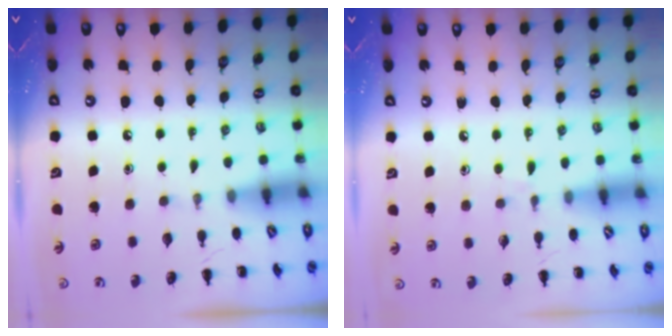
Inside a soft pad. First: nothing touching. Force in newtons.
{"total": 3.9, "press": 3.5, "slide": 1.7}